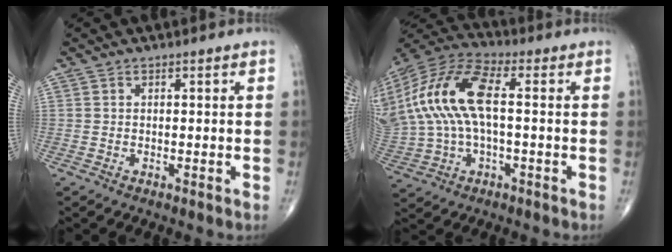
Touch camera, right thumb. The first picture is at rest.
{"total": 21.2, "force": [2.1, 10.4, 18.4], "torque": [-0.413, 0.030, 0.037]}